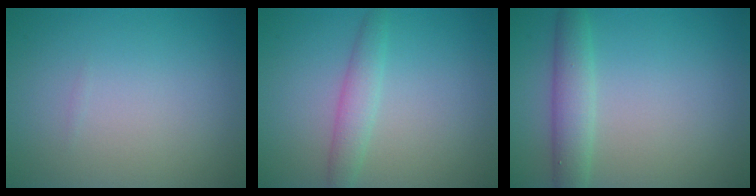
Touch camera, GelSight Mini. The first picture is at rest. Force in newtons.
{"total": 2.2, "press": 2.2, "slide": 0.1}
{"total": 3.1, "press": 3.1, "slide": 0.2}